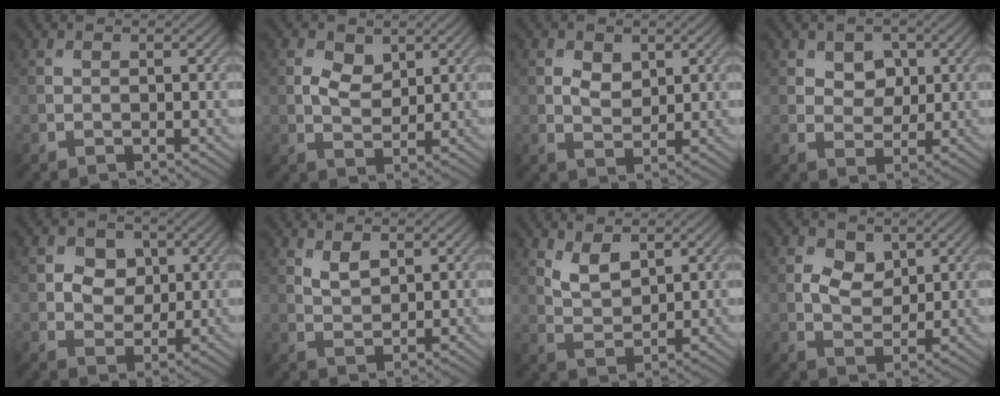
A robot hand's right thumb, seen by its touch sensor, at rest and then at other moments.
{"total": 3.6, "force": [1.4, 2.2, 2.4], "torque": [-0.054, -0.004, 0.027]}
{"total": 3.0, "force": [1.1, 2.0, 2.0], "torque": [-0.041, -0.004, 0.022]}
{"total": 3.7, "force": [1.4, 2.7, 2.1], "torque": [-0.037, -0.009, 0.020]}
{"total": 4.4, "force": [1.0, 3.6, 2.3], "torque": [-0.048, -0.004, 0.010]}
{"total": 2.4, "force": [1.5, 1.2, 1.6], "torque": [-0.036, -0.004, 0.034]}
{"total": 3.9, "force": [2.3, 1.9, 2.5], "torque": [-0.056, -0.010, 0.050]}
{"total": 4.3, "force": [1.5, 2.9, 2.8], "torque": [-0.058, -0.003, 0.023]}